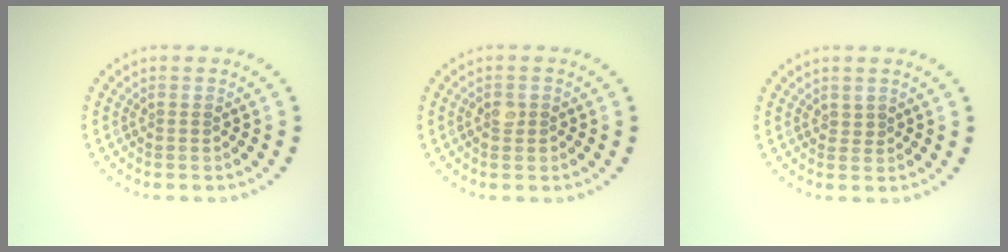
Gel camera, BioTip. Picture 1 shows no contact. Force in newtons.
{"total": 1.4, "press": 1.4, "slide": 0.4}
{"total": 0.6, "press": 0.2, "slide": 0.6}